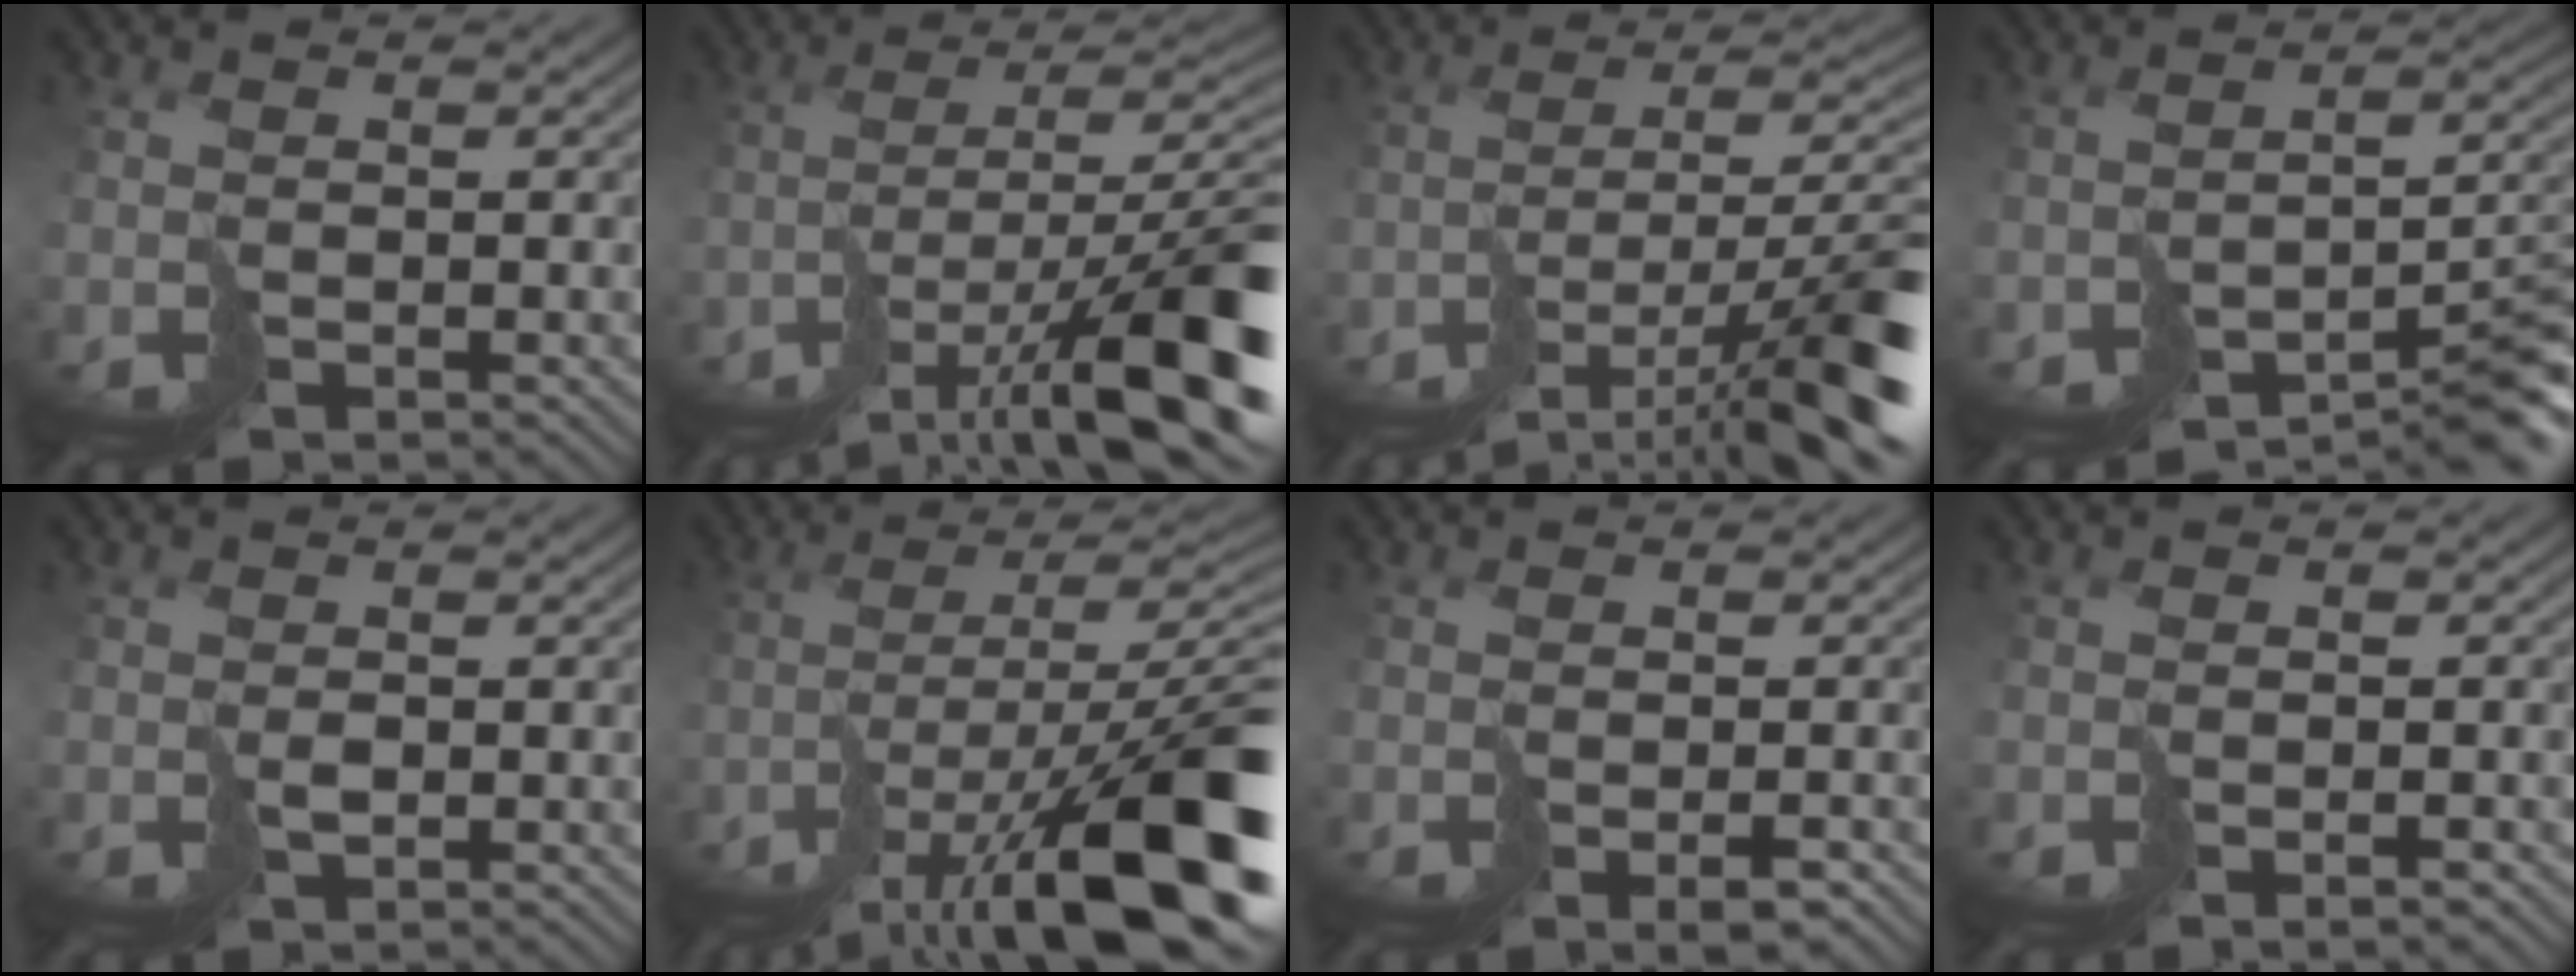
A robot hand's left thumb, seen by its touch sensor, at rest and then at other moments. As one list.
[{"total": 16.3, "force": [-8.2, 5.1, 13.2], "torque": [-0.212, -0.014, -0.135]}, {"total": 13.5, "force": [-7.3, 4.1, 10.5], "torque": [-0.170, -0.017, -0.117]}, {"total": 9.8, "force": [-7.0, 2.3, 6.4], "torque": [-0.099, -0.004, -0.111]}, {"total": 0.8, "force": [0.0, 0.5, 0.6], "torque": [-0.009, -0.001, 0.003]}, {"total": 18.0, "force": [-8.6, 5.7, 14.8], "torque": [-0.245, -0.019, -0.137]}, {"total": 2.7, "force": [-1.4, 0.5, 2.3], "torque": [-0.036, -0.002, -0.021]}, {"total": 1.6, "force": [-0.9, 0.1, 1.3], "torque": [-0.017, 0.001, -0.019]}]